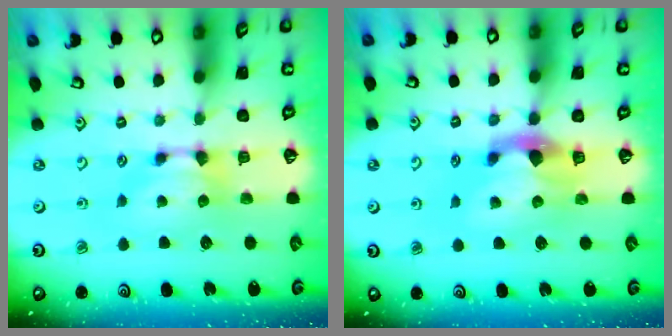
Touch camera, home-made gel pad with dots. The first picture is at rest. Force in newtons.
{"total": 3.0, "press": 2.6, "slide": 1.5}